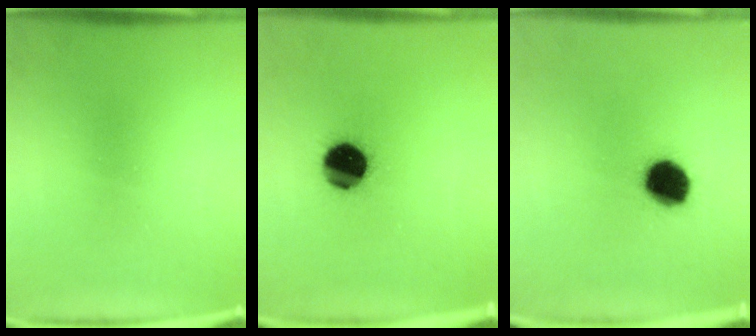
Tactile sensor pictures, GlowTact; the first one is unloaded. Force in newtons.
{"total": 13.0}
{"total": 10.7}